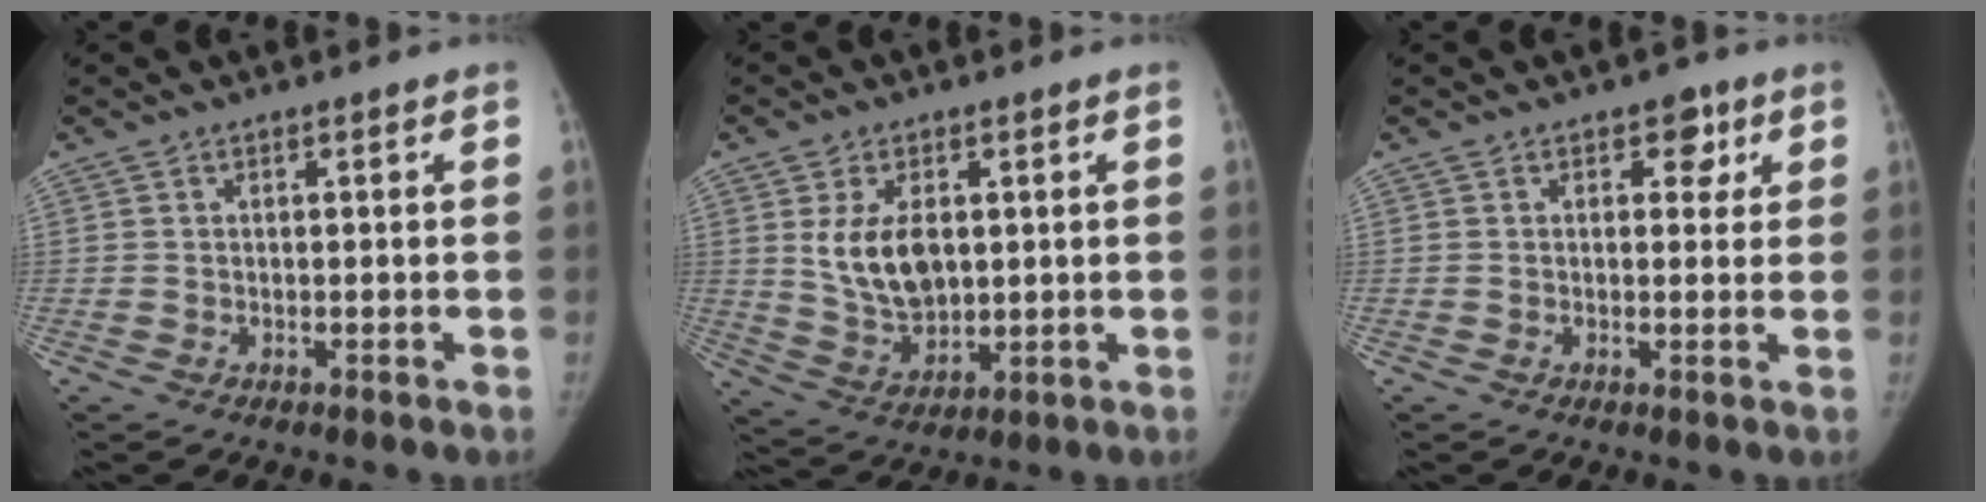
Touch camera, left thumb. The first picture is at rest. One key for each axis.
{"total": 10.0, "fx": 2.0, "fy": 6.2, "fz": 7.6, "tx": -0.120, "ty": -0.016, "tz": 0.051}
{"total": 3.5, "fx": 1.6, "fy": 2.5, "fz": 1.9, "tx": 0.005, "ty": -0.003, "tz": 0.016}